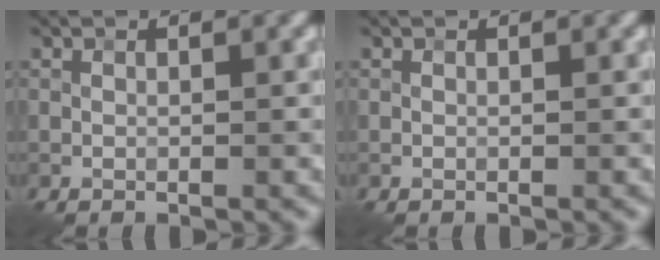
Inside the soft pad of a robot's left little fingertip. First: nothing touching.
{"total": 0.0}